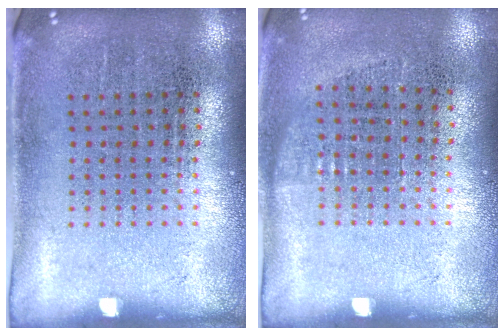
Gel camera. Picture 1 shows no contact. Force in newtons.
{"total": 0.7, "press": 0.7, "slide": 0.4}